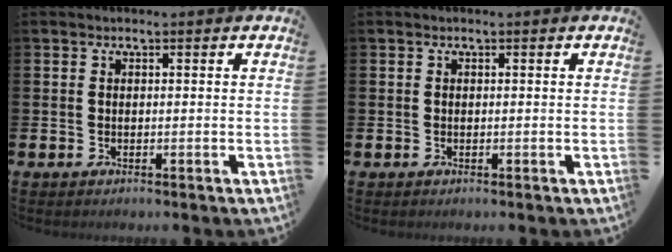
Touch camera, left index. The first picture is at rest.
{"total": 0.0}